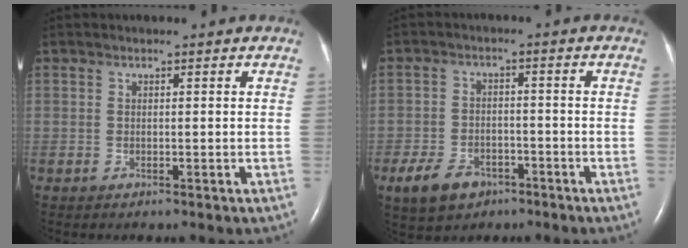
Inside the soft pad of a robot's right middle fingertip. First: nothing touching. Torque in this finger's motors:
{"motor_torque": [0.57, -0.52, 0.06, 0.03]}